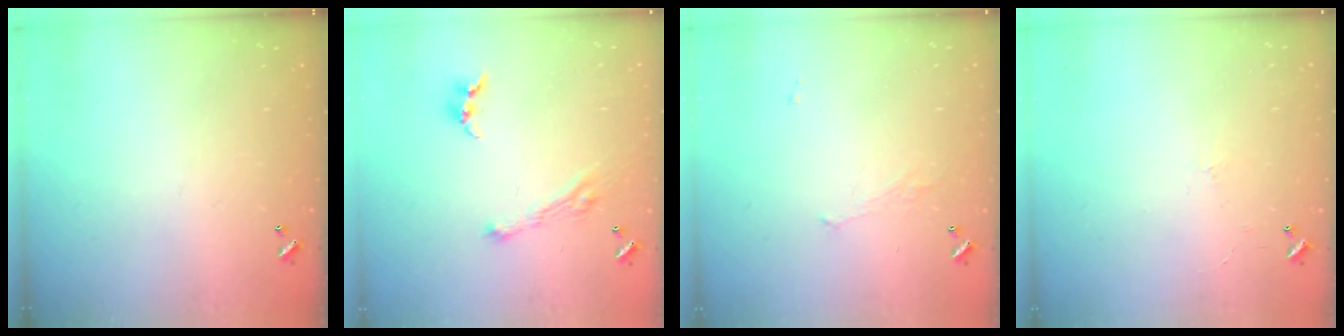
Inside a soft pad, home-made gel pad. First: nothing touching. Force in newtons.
{"total": 3.6, "press": 3.5, "slide": 0.4}
{"total": 1.1, "press": 0.8, "slide": 0.7}
{"total": 1.8, "press": 1.7, "slide": 0.4}